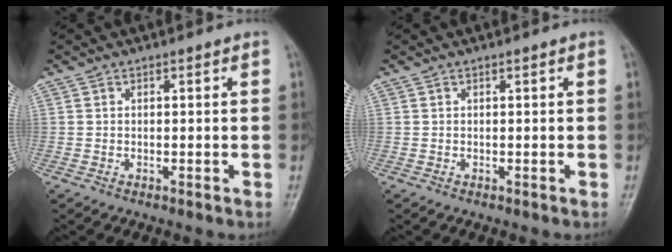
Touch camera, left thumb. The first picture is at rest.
{"total": 0.0}